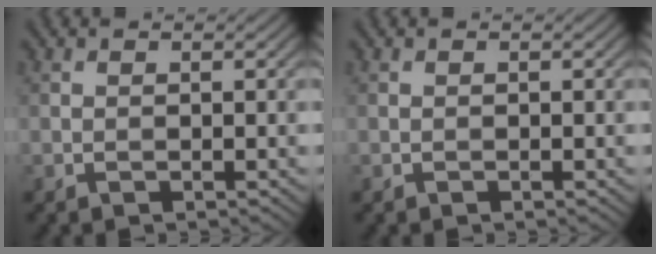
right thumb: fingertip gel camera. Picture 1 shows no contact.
{"total": 0.0}